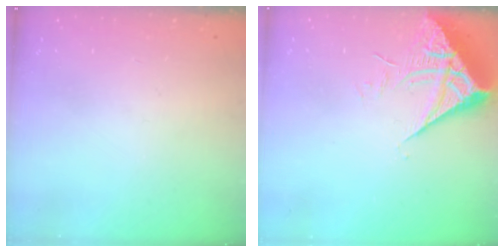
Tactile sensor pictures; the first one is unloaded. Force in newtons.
{"total": 8.0, "press": 8.0, "slide": 0.8}